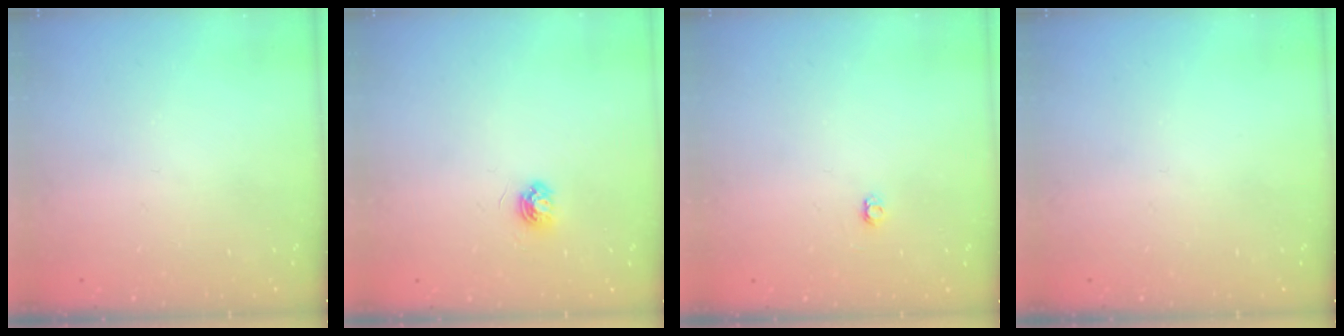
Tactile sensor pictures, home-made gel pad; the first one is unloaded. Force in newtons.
{"total": 4.2, "press": 4.2, "slide": 0.4}
{"total": 2.9, "press": 2.9, "slide": 0.3}
{"total": 0.0}